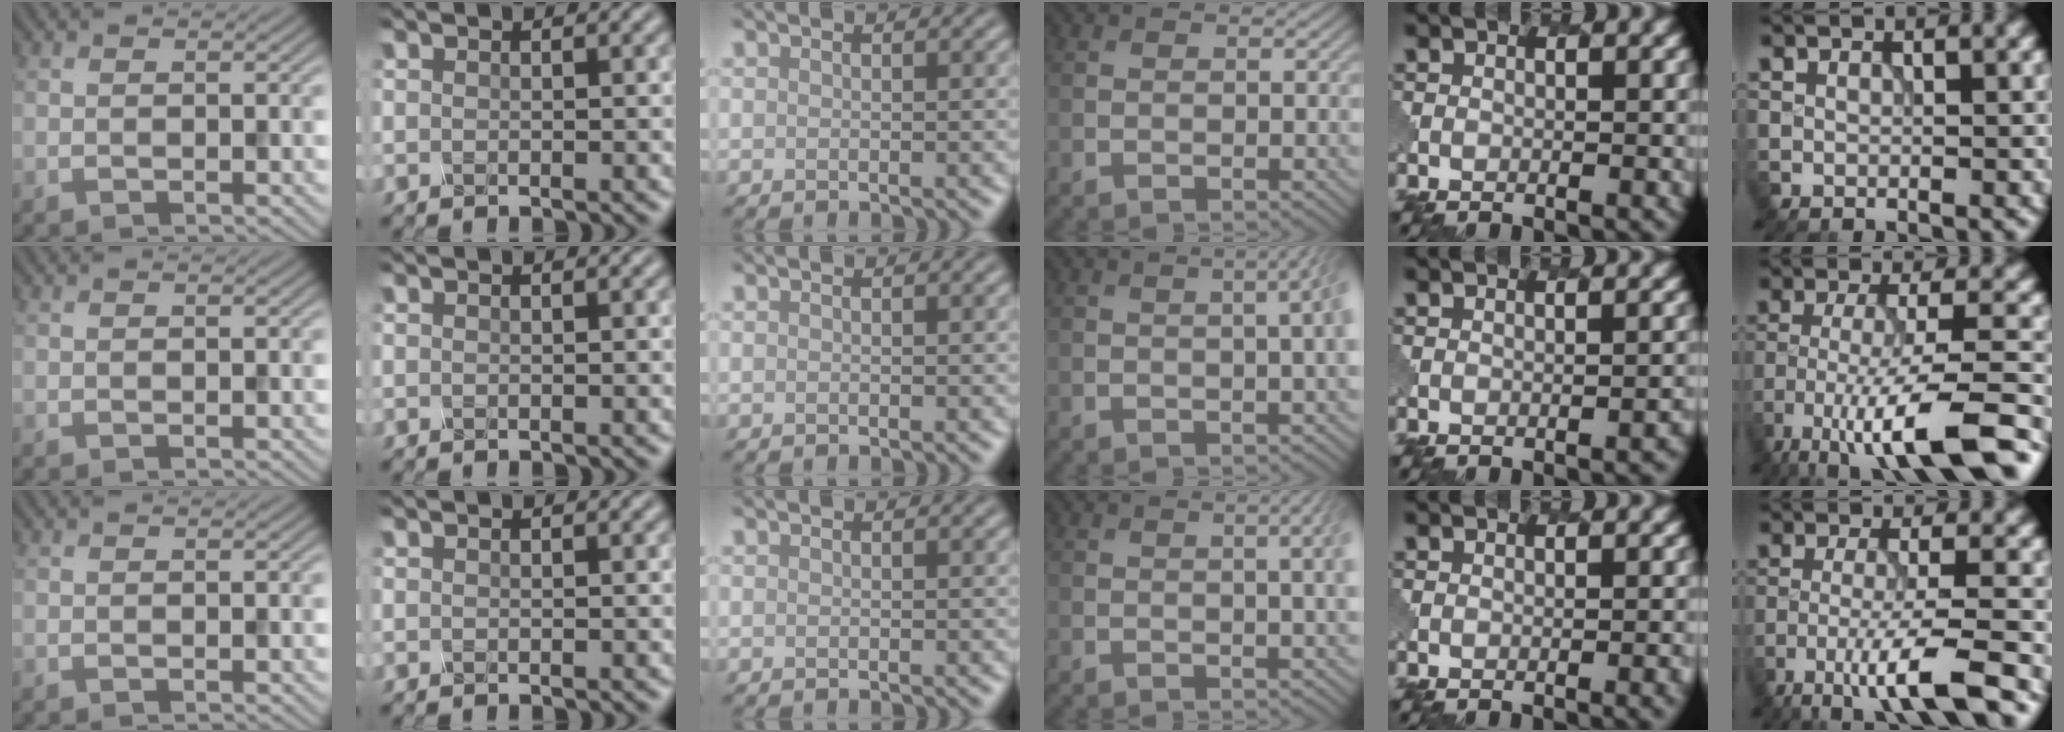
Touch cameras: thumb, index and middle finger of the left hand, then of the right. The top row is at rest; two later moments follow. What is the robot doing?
{"motion": "pour", "object": "mug"}